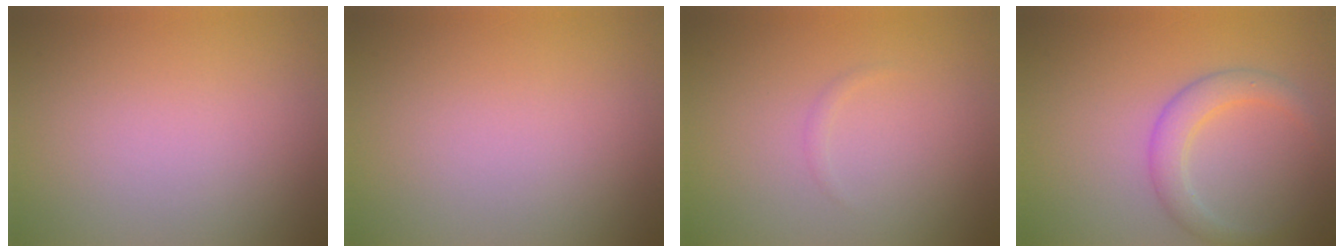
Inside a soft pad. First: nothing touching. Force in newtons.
{"total": 0.0}
{"total": 0.5, "press": 0.5, "slide": 0.0}
{"total": 2.8, "press": 2.8, "slide": 0.2}